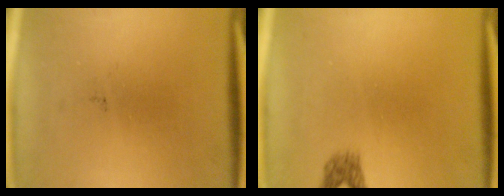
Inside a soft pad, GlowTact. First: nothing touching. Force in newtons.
{"total": 1.6}